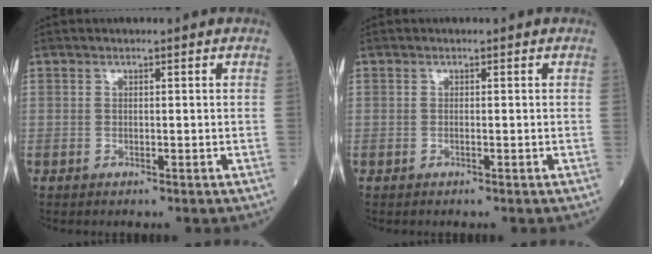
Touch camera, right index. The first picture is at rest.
{"total": 0.0}